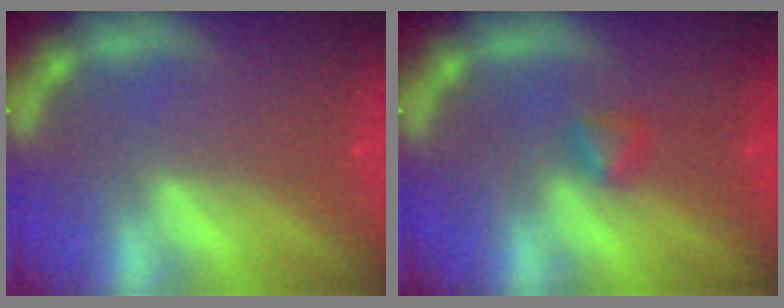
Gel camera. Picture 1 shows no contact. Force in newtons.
{"total": 1.4}